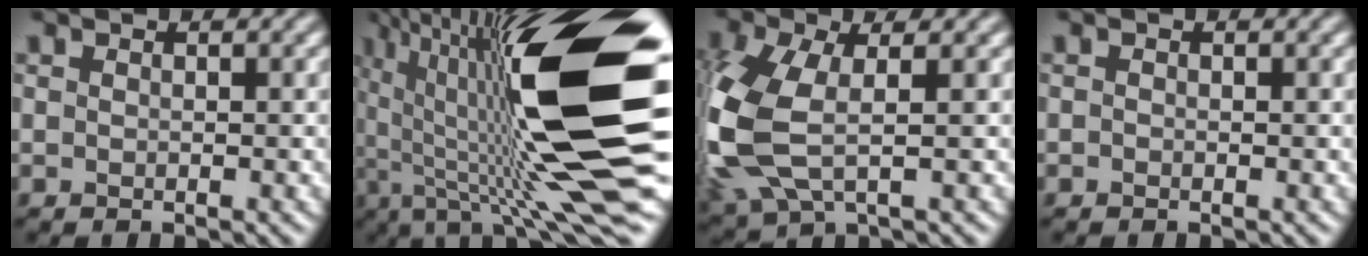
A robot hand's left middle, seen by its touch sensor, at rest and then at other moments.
{"total": 17.6, "force": [1.8, 3.3, 17.2], "torque": [-0.278, 0.020, 0.025]}
{"total": 9.1, "force": [-0.7, 5.1, 7.5], "torque": [-0.220, -0.014, -0.016]}
{"total": 0.0}